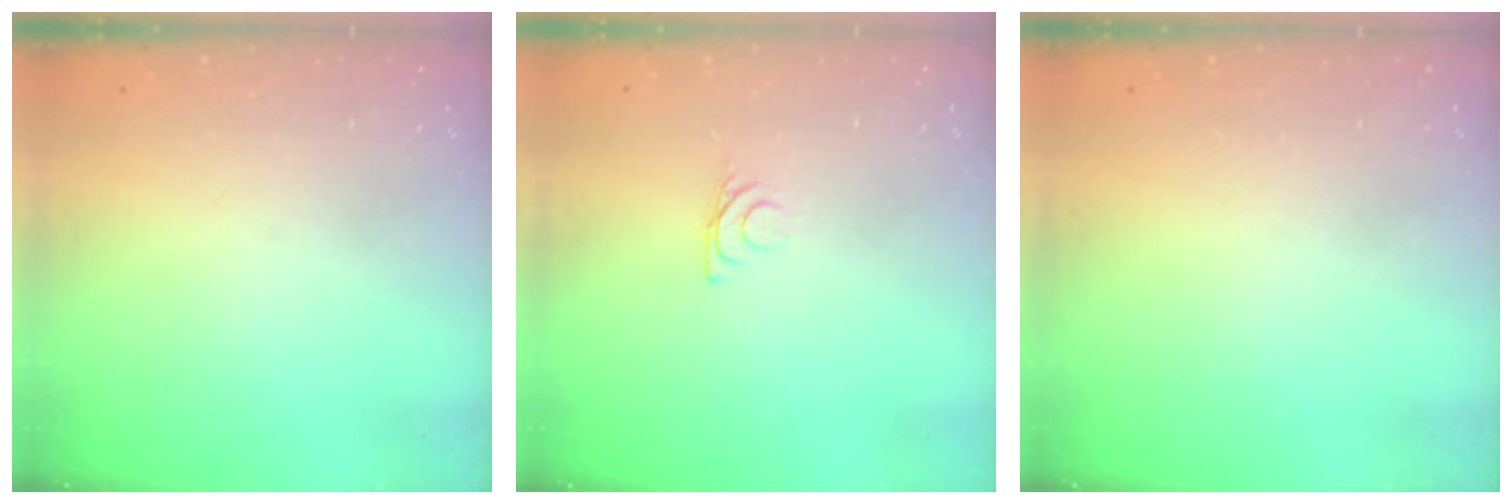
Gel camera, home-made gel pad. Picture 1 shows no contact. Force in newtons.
{"total": 5.3, "press": 5.3, "slide": 0.9}
{"total": 0.0}